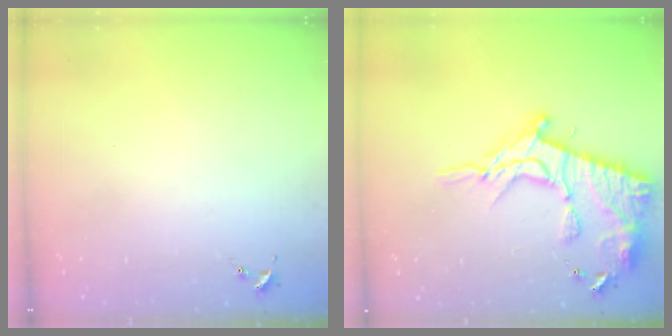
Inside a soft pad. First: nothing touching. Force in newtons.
{"total": 19.3, "press": 19.3, "slide": 1.3}